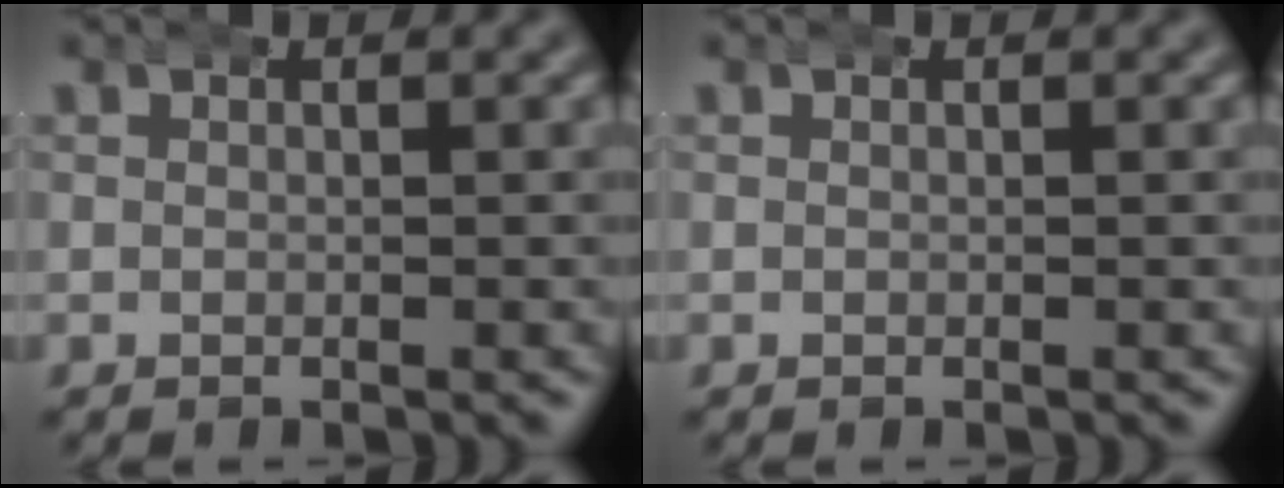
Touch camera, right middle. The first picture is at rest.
{"total": 0.0}